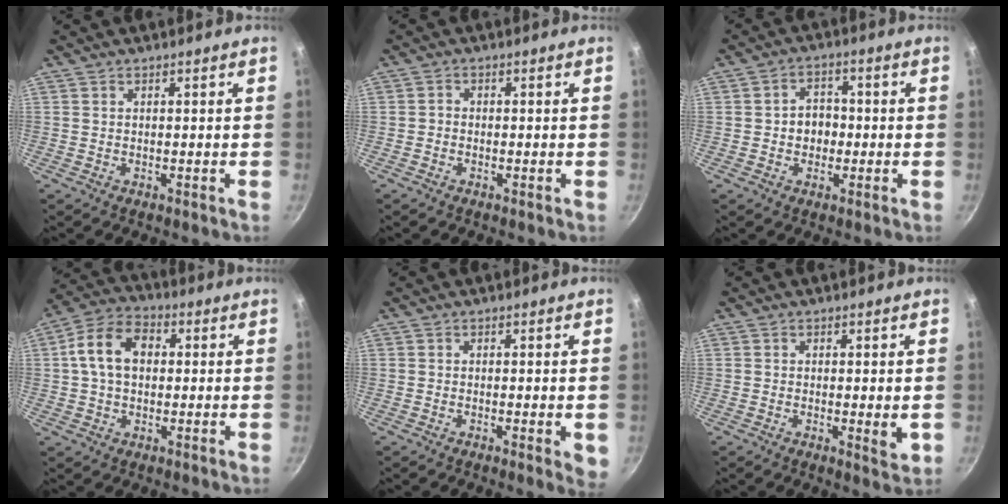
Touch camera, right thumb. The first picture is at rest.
{"total": 1.1, "force": [-0.7, 0.8, 0.4], "torque": [-0.006, 0.005, -0.017]}
{"total": 5.2, "force": [-0.7, 4.3, 2.8], "torque": [-0.010, 0.012, -0.014]}
{"total": 10.6, "force": [1.3, 7.5, 7.4], "torque": [-0.113, 0.023, 0.008]}
{"total": 3.2, "force": [-0.6, 0.9, 3.0], "torque": [-0.037, -0.009, -0.010]}
{"total": 2.9, "force": [-0.1, 0.9, 2.7], "torque": [-0.043, -0.010, -0.002]}